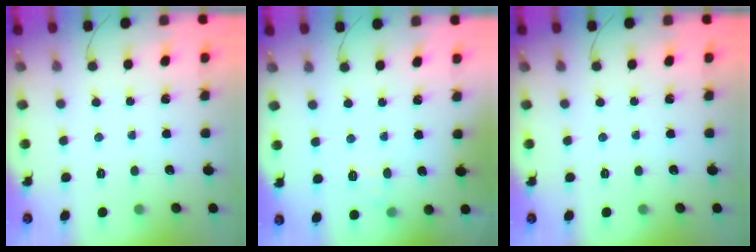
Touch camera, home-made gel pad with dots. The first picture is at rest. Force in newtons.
{"total": 6.1, "press": 5.8, "slide": 1.8}
{"total": 0.0}